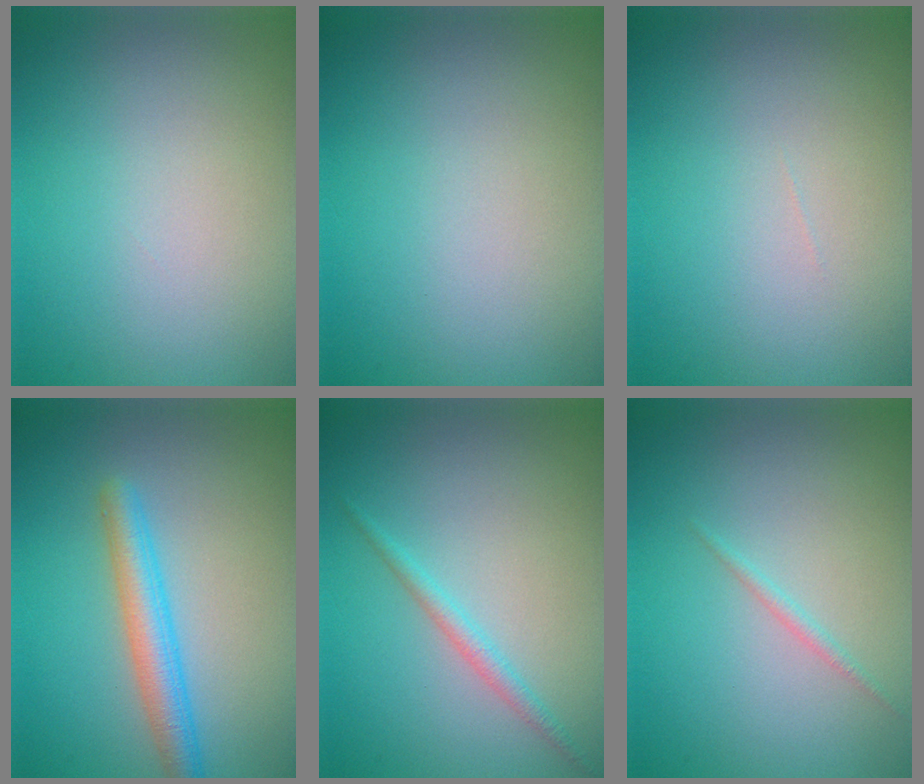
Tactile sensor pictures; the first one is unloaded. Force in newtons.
{"total": 0.0}
{"total": 0.0}
{"total": 3.5, "press": 3.5, "slide": 0.1}
{"total": 1.4, "press": 1.4, "slide": 0.1}
{"total": 0.7, "press": 0.7, "slide": 0.1}